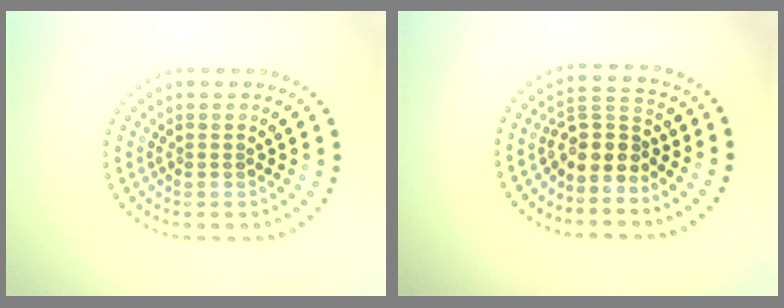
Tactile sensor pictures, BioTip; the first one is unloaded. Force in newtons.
{"total": 3.5, "press": 2.7, "slide": 2.2}